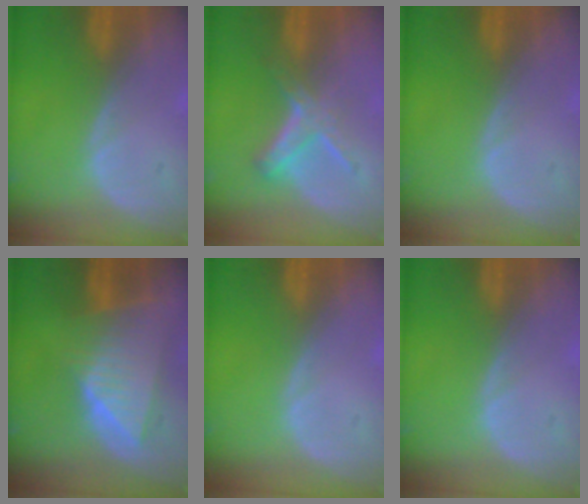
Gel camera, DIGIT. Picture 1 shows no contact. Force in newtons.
{"total": 6.1, "press": 5.2, "slide": 3.2}
{"total": 0.0}
{"total": 9.2, "press": 8.2, "slide": 4.2}
{"total": 0.0}
{"total": 0.0}